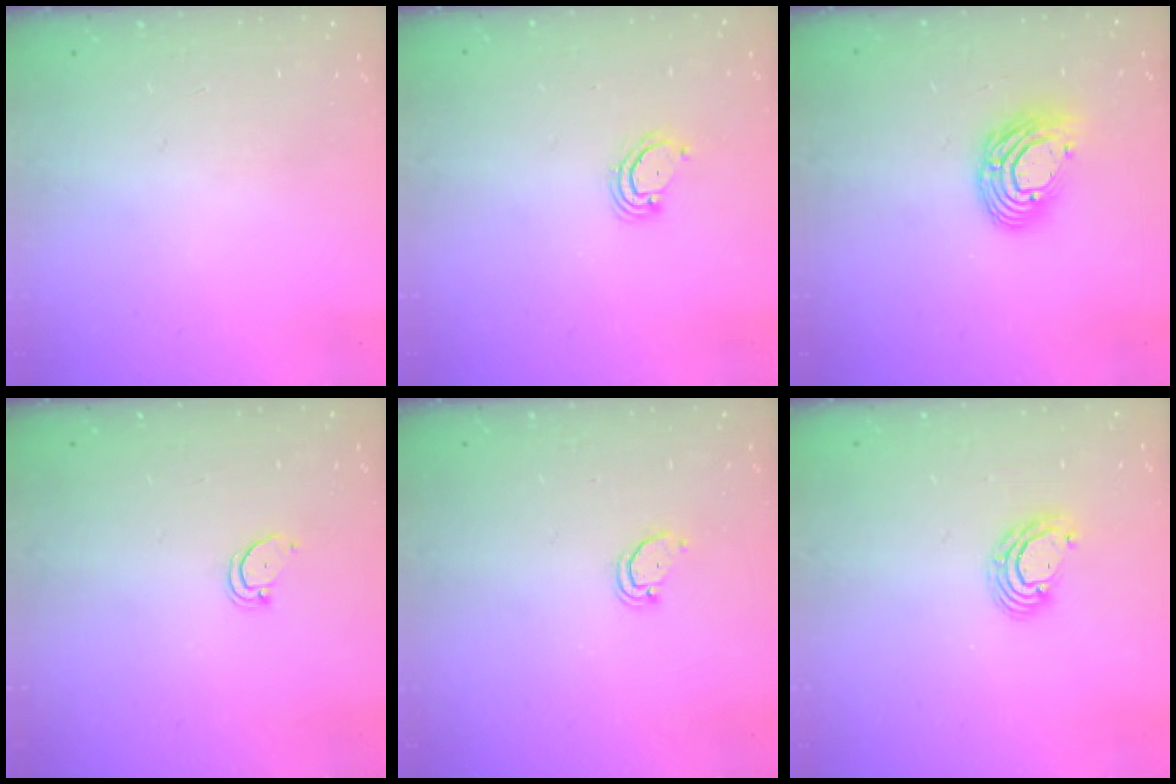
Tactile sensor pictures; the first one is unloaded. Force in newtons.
{"total": 2.9, "press": 2.9, "slide": 0.3}
{"total": 11.0, "press": 10.9, "slide": 1.1}
{"total": 2.5, "press": 2.5, "slide": 0.2}
{"total": 2.1, "press": 2.1, "slide": 0.2}
{"total": 5.6, "press": 5.6, "slide": 0.3}